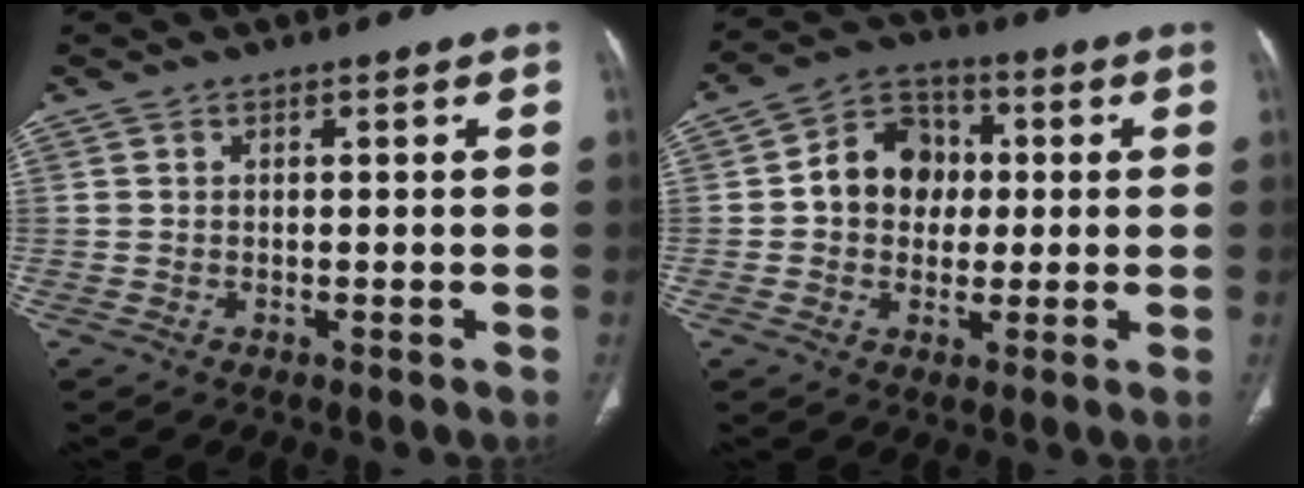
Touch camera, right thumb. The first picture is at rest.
{"total": 10.5, "force": [0.7, 8.8, 5.7], "torque": [-0.055, 0.019, 0.001]}